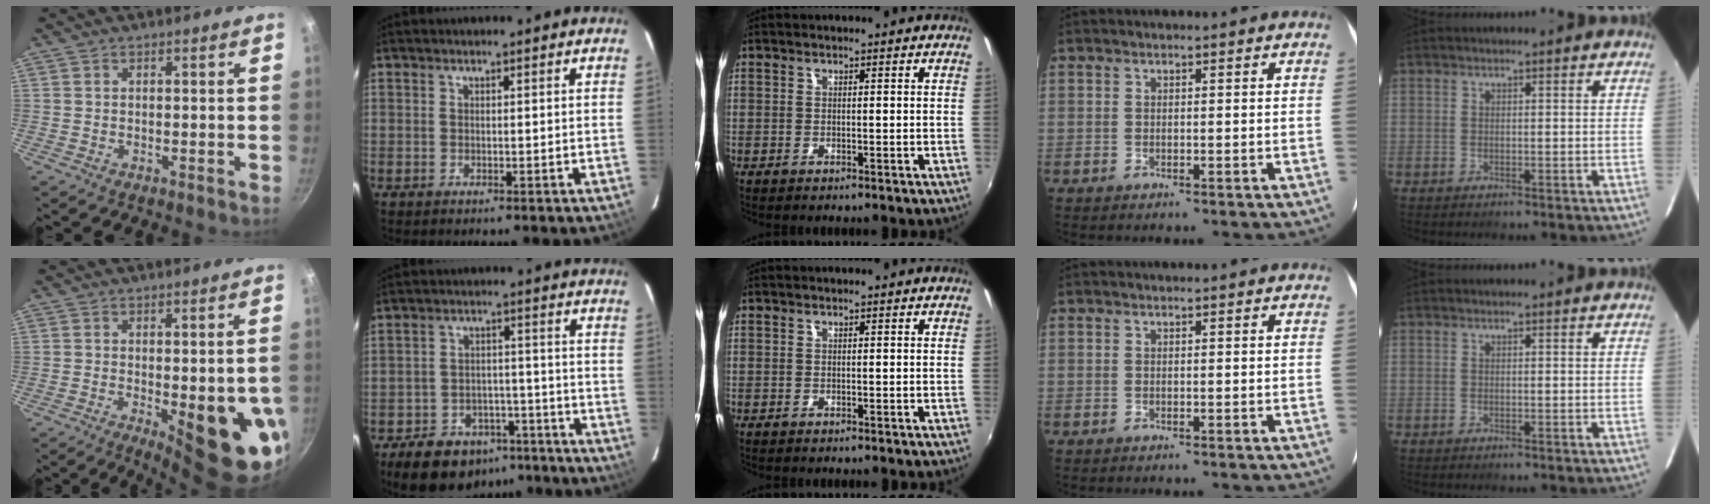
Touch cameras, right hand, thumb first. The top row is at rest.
{"thumb": {"total": 15.6, "force": [-3.6, 5.1, 14.2], "torque": [-0.154, -0.007, -0.035]}, "index": {"total": 14.0, "force": [-10.1, 8.1, 5.4], "torque": [-0.129, 0.015, -0.130]}}